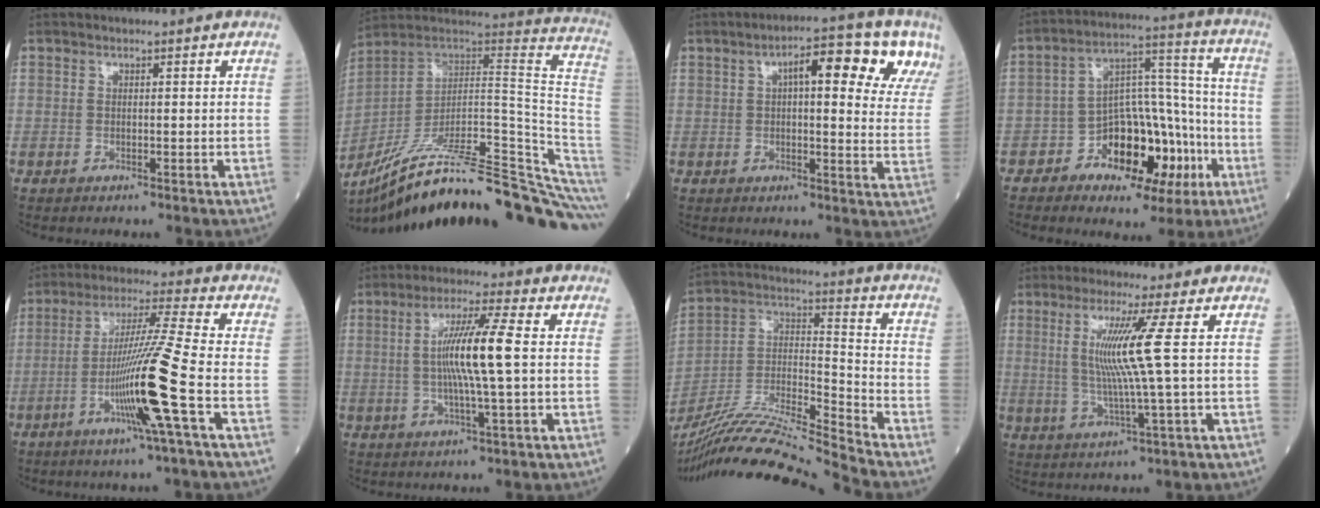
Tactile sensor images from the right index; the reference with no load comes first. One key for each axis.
{"total": 29.5, "fx": -23.2, "fy": 1.3, "fz": 18.2, "tx": -0.152, "ty": 0.015, "tz": -0.339}
{"total": 13.7, "fx": 6.7, "fy": 3.6, "fz": 11.4, "tx": -0.146, "ty": 0.023, "tz": 0.071}
{"total": 14.2, "fx": -5.8, "fy": 7.9, "fz": 10.3, "tx": -0.155, "ty": 0.038, "tz": -0.078}
{"total": 12.4, "fx": -4.0, "fy": -2.6, "fz": 11.5, "tx": -0.217, "ty": -0.009, "tz": -0.075}
{"total": 8.4, "fx": 0.4, "fy": 0.0, "fz": 8.4, "tx": -0.156, "ty": 0.002, "tz": 0.003}
{"total": 20.1, "fx": -18.5, "fy": -2.0, "fz": 7.4, "tx": -0.154, "ty": -0.001, "tz": -0.335}
{"total": 7.9, "fx": 1.4, "fy": -2.1, "fz": 7.5, "tx": -0.152, "ty": -0.006, "tz": 0.035}